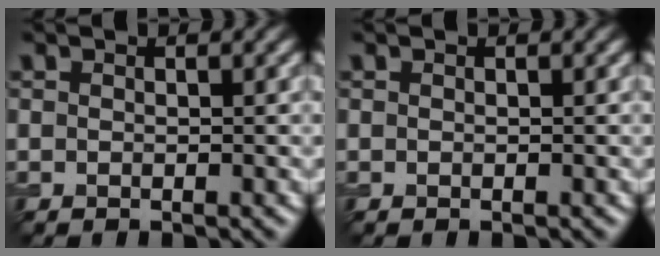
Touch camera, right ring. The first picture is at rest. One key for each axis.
{"total": 0.0}